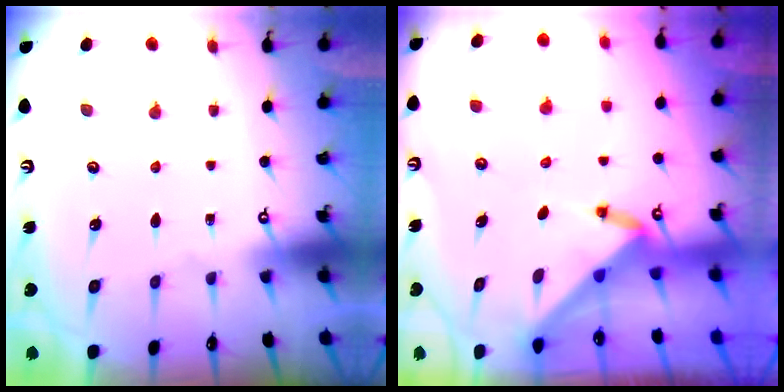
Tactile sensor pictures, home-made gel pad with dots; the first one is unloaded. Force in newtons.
{"total": 3.4, "press": 3.4, "slide": 0.3}